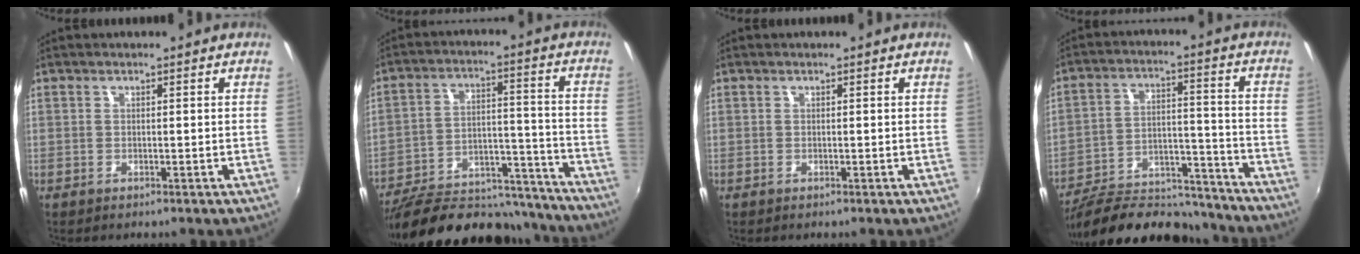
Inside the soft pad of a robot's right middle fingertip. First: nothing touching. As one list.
[{"total": 27.1, "force": [-23.1, 9.2, 10.7], "torque": [-0.192, 0.018, -0.307]}, {"total": 0.0}, {"total": 23.3, "force": [-20.3, 7.3, 8.8], "torque": [-0.158, 0.023, -0.285]}]